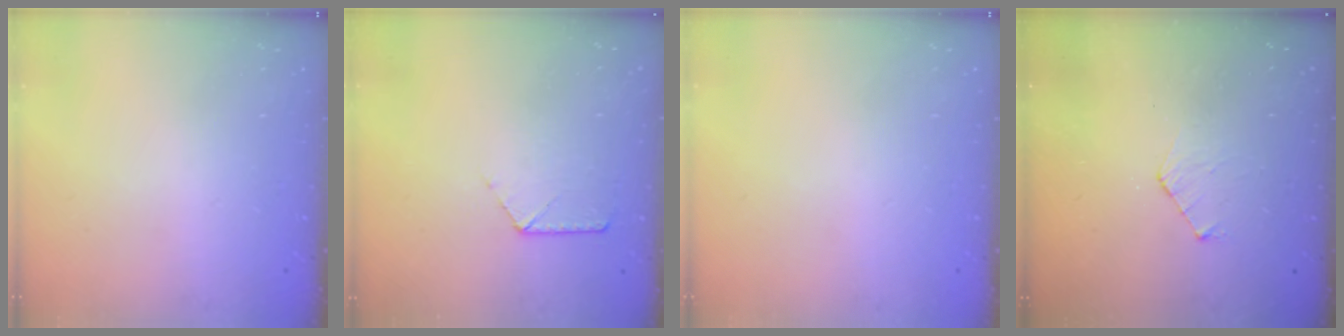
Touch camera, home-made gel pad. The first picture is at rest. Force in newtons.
{"total": 7.8, "press": 7.7, "slide": 0.6}
{"total": 0.0}
{"total": 3.8, "press": 3.8, "slide": 0.3}